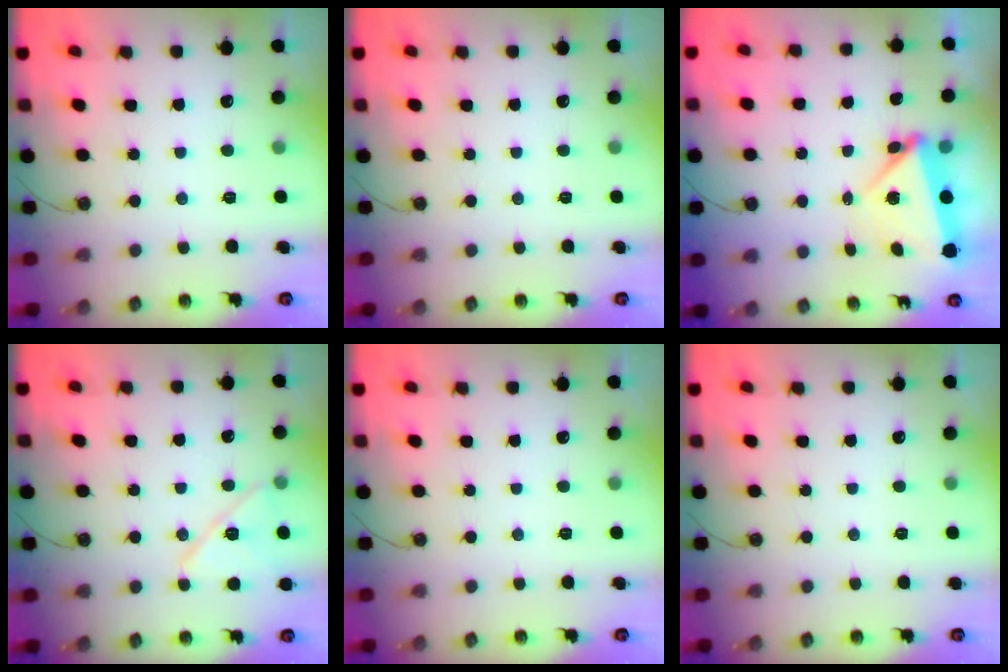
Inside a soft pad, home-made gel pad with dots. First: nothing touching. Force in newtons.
{"total": 0.0}
{"total": 6.1, "press": 6.0, "slide": 0.9}
{"total": 12.7, "press": 12.7, "slide": 0.7}
{"total": 0.0}
{"total": 0.0}